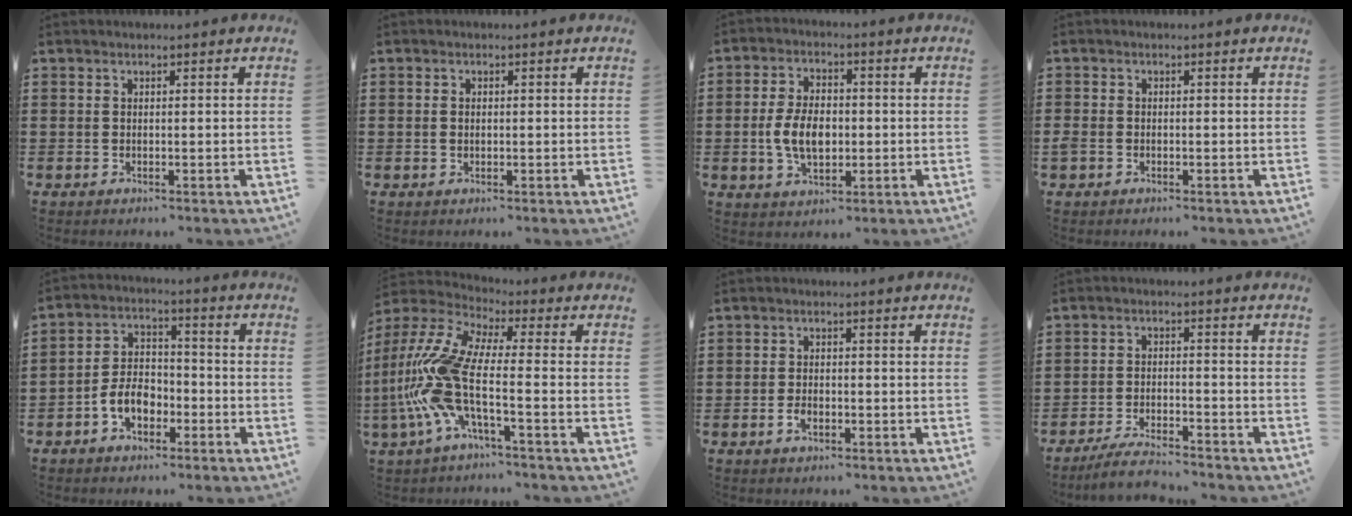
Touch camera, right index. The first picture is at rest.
{"total": 0.8, "force": [0.0, 0.4, 0.7], "torque": [-0.015, 0.002, 0.000]}
{"total": 6.9, "force": [-0.8, 4.1, 5.5], "torque": [-0.113, -0.002, -0.020]}
{"total": 1.4, "force": [-0.7, 1.0, 0.6], "torque": [-0.020, -0.001, -0.017]}
{"total": 6.0, "force": [-2.9, 4.0, 3.4], "torque": [-0.082, 0.007, -0.059]}
{"total": 11.4, "force": [-3.6, 2.9, 10.4], "torque": [-0.269, -0.033, -0.088]}
{"total": 2.0, "force": [-0.8, 1.1, 1.5], "torque": [-0.029, -0.001, -0.015]}
{"total": 4.6, "force": [-4.4, 0.1, 1.4], "torque": [-0.030, -0.003, -0.088]}